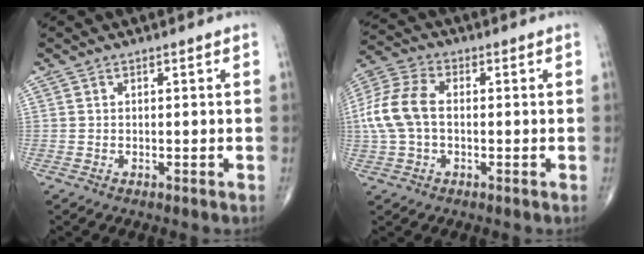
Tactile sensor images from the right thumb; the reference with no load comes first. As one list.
[{"total": 10.3, "force": [-0.1, 6.5, 8.0], "torque": [-0.184, 0.026, -0.007]}]